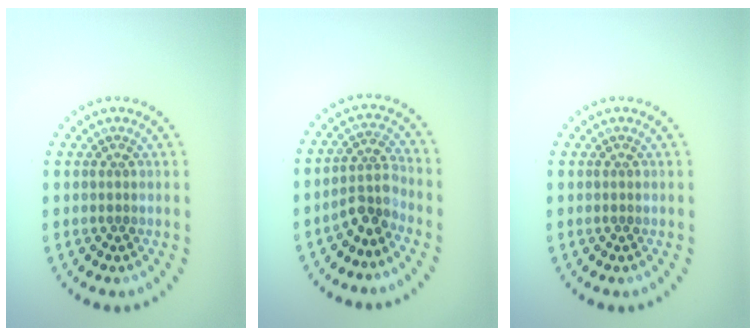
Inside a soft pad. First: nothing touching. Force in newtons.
{"total": 2.7, "press": 1.9, "slide": 1.8}
{"total": 0.0}